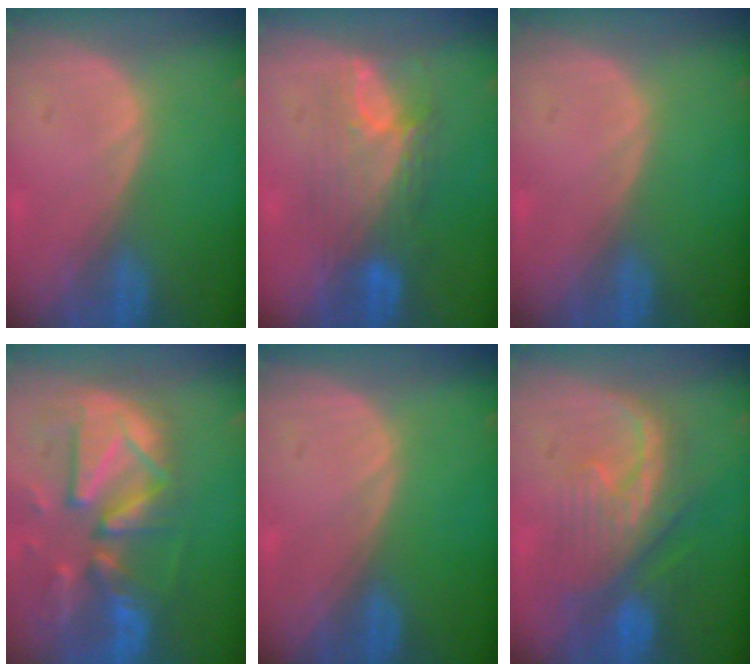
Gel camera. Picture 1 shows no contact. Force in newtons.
{"total": 7.3, "press": 7.1, "slide": 1.3}
{"total": 0.0}
{"total": 13.0, "press": 11.3, "slide": 6.4}
{"total": 0.0}
{"total": 8.7, "press": 8.5, "slide": 1.8}